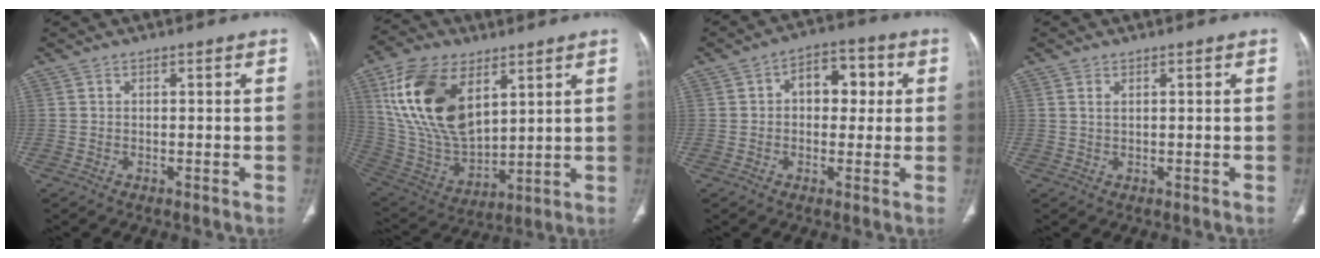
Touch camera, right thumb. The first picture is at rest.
{"total": 21.1, "force": [8.4, 11.6, 15.5], "torque": [-0.275, -0.033, 0.169]}
{"total": 8.5, "force": [1.4, 5.7, 6.1], "torque": [-0.046, 0.020, 0.015]}
{"total": 1.1, "force": [0.6, 0.5, 0.8], "torque": [-0.020, 0.003, 0.015]}